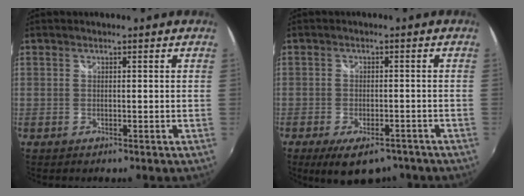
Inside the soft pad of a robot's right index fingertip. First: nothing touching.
{"total": 9.1, "force": [-6.5, 3.9, 5.0], "torque": [-0.103, -0.018, -0.099]}